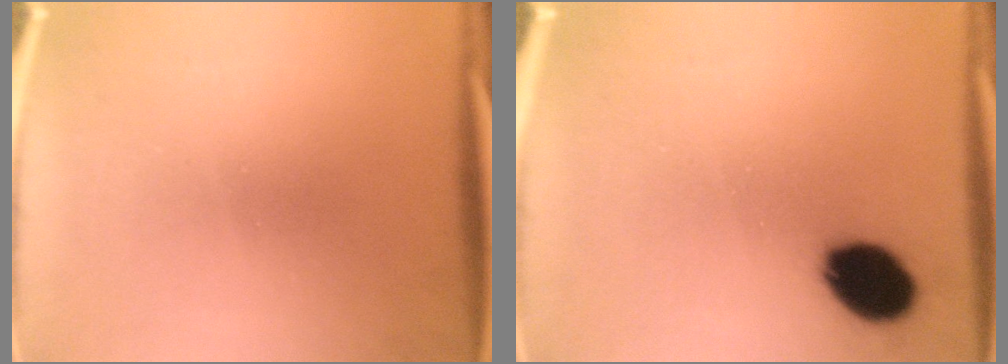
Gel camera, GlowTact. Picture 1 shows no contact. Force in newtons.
{"total": 10.9}